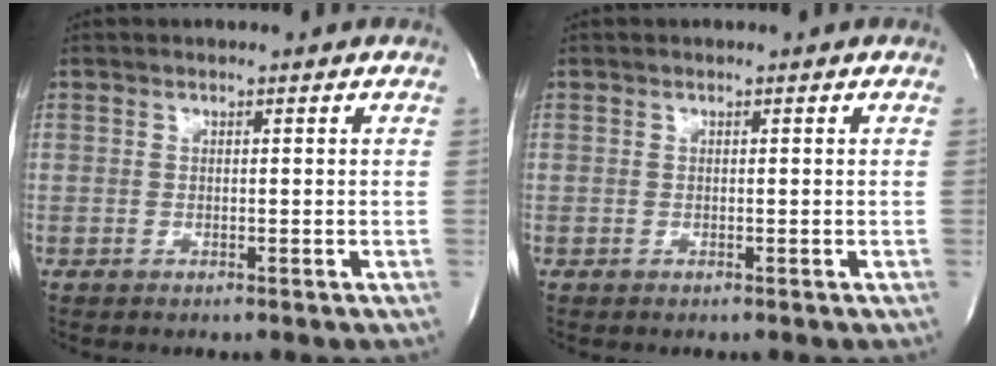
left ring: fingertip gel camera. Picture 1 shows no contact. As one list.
[{"total": 0.0}]